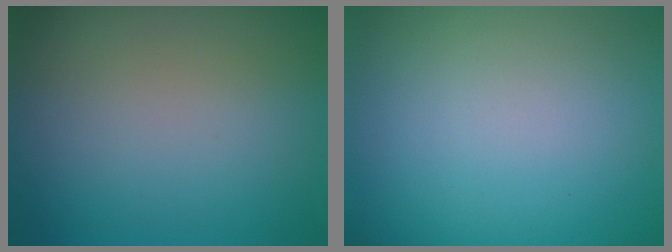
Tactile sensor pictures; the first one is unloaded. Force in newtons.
{"total": 0.0}